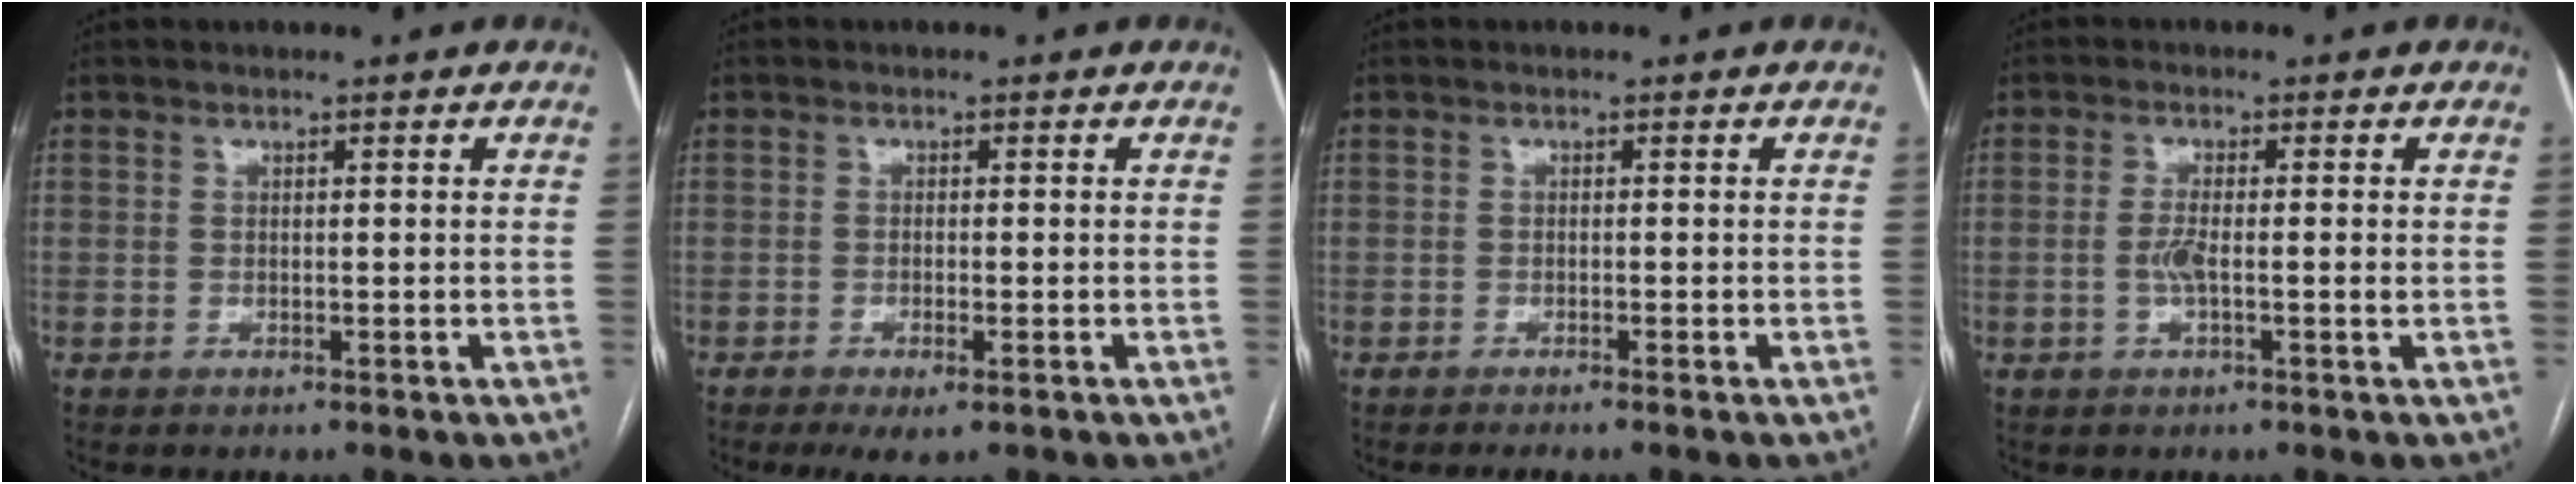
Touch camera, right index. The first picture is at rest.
{"total": 3.8, "force": [-2.2, 0.8, 3.0], "torque": [-0.052, -0.008, -0.033]}
{"total": 2.6, "force": [-2.2, -0.6, 1.4], "torque": [-0.014, 0.004, -0.029]}
{"total": 2.7, "force": [-0.4, 0.2, 2.7], "torque": [-0.054, -0.001, -0.008]}